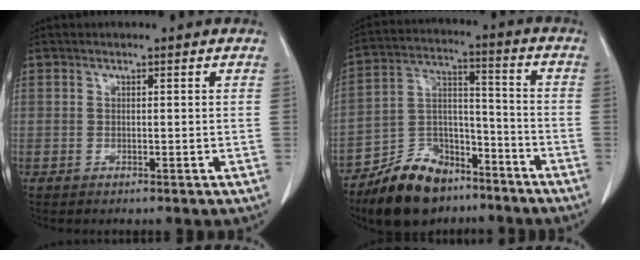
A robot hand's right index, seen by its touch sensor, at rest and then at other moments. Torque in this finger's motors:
{"motor_torque": [1.09, -1.05, 0.38, 0.06]}